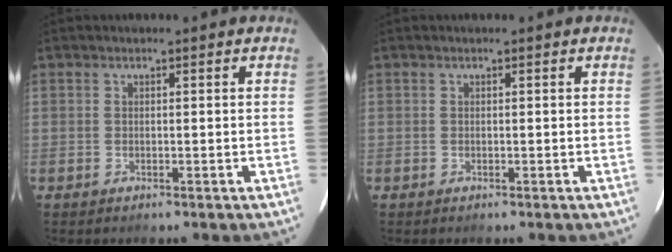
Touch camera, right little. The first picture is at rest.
{"total": 0.0}